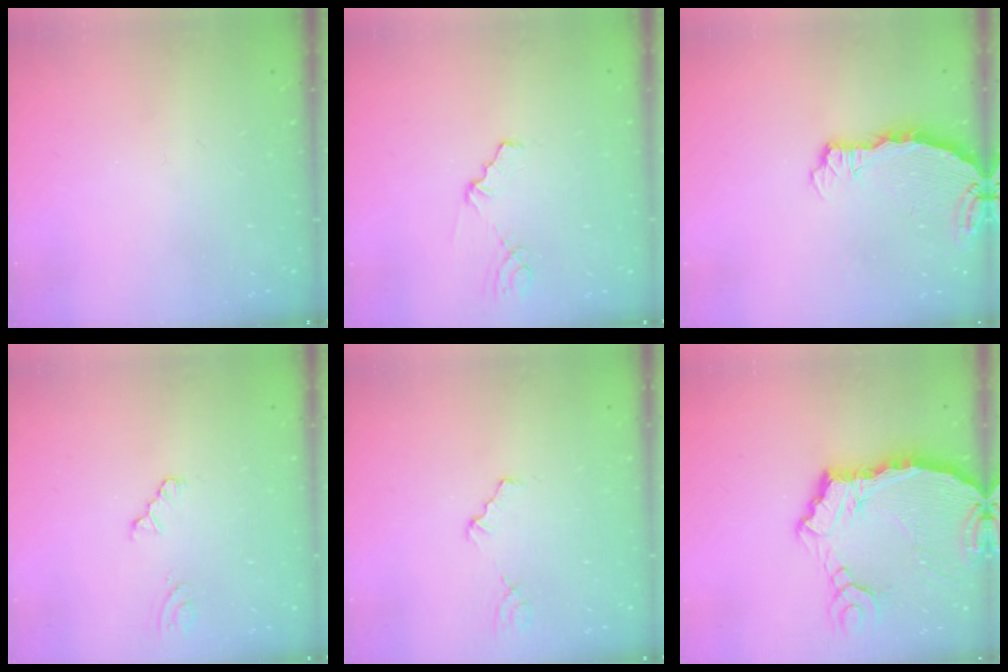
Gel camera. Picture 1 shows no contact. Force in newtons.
{"total": 1.2, "press": 1.2, "slide": 0.2}
{"total": 4.4, "press": 4.3, "slide": 0.7}
{"total": 1.6, "press": 1.6, "slide": 0.3}
{"total": 1.2, "press": 1.2, "slide": 0.2}
{"total": 14.3, "press": 14.2, "slide": 1.6}